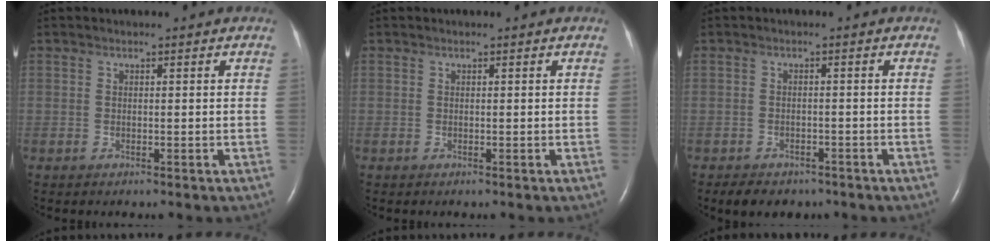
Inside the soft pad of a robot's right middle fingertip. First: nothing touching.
{"total": 0.0}
{"total": 5.5, "force": [-4.3, 2.9, 1.9], "torque": [-0.027, 0.002, -0.054]}